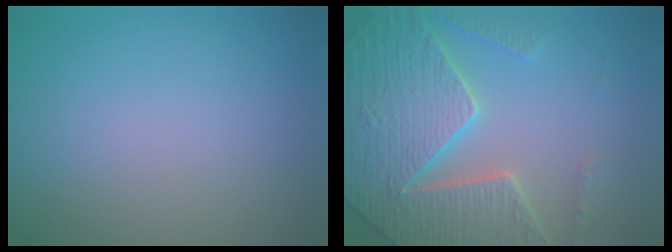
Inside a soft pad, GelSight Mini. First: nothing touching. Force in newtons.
{"total": 7.4, "press": 7.2, "slide": 1.9}